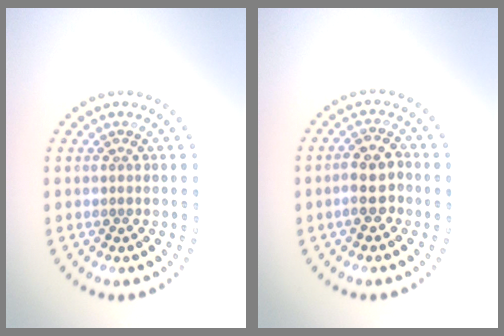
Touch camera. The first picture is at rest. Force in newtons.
{"total": 3.0, "press": 2.8, "slide": 0.9}